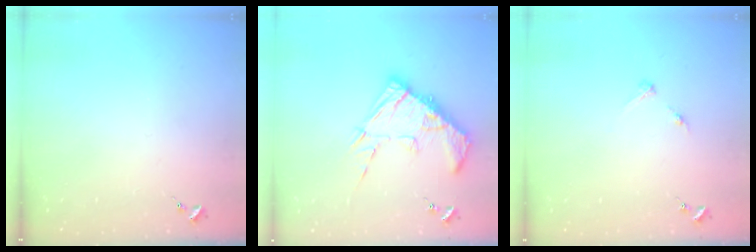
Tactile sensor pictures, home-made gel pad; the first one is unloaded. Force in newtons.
{"total": 15.9, "press": 15.8, "slide": 1.5}
{"total": 3.2, "press": 3.1, "slide": 0.4}